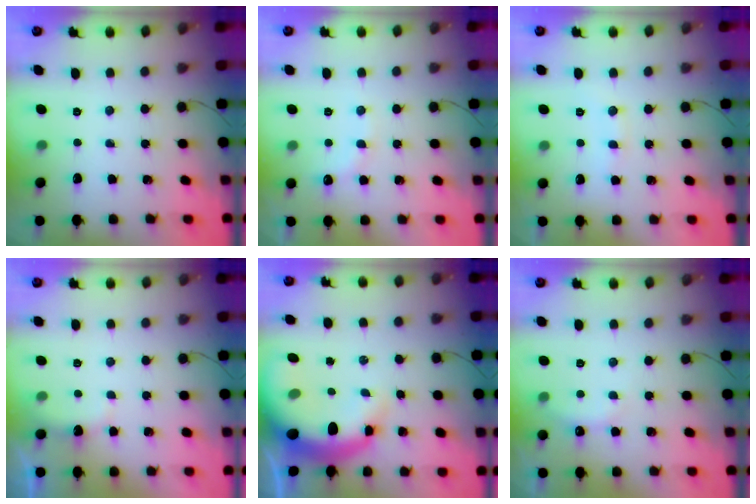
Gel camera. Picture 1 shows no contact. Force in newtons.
{"total": 8.6, "press": 8.5, "slide": 1.5}
{"total": 7.3, "press": 7.1, "slide": 1.3}
{"total": 4.4, "press": 4.3, "slide": 0.5}
{"total": 10.1, "press": 9.8, "slide": 2.6}
{"total": 5.9, "press": 5.8, "slide": 1.0}